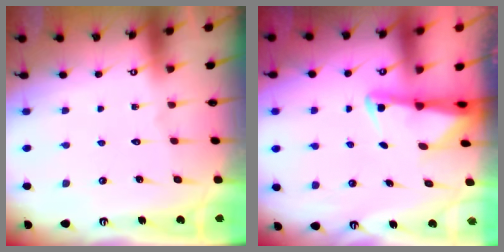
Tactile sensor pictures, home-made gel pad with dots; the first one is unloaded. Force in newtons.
{"total": 2.2, "press": 2.2, "slide": 0.5}